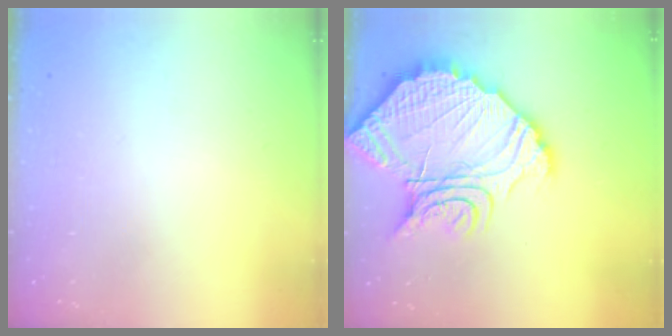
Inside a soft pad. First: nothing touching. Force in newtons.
{"total": 19.1, "press": 19.1, "slide": 1.5}